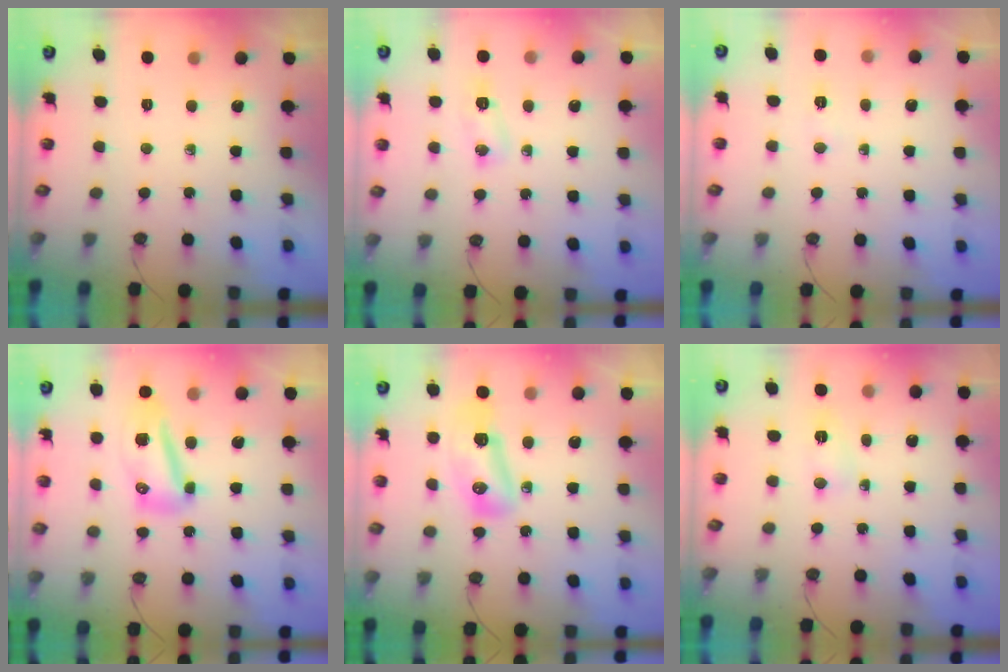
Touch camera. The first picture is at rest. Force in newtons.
{"total": 4.7, "press": 4.6, "slide": 0.6}
{"total": 2.9, "press": 2.9, "slide": 0.5}
{"total": 9.4, "press": 9.3, "slide": 1.1}
{"total": 20.6, "press": 14.9, "slide": 14.3}
{"total": 2.9, "press": 2.7, "slide": 1.0}